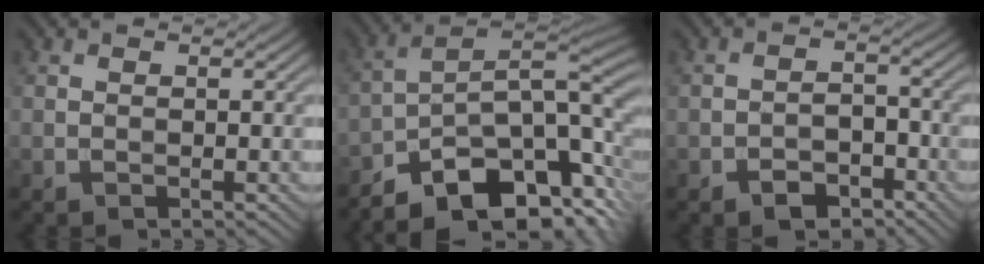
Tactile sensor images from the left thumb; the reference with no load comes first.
{"total": 16.0, "force": [-8.3, 7.5, 11.5], "torque": [-0.181, -0.021, -0.126]}
{"total": 4.1, "force": [-2.7, 2.4, 1.9], "torque": [-0.027, 0.003, -0.049]}